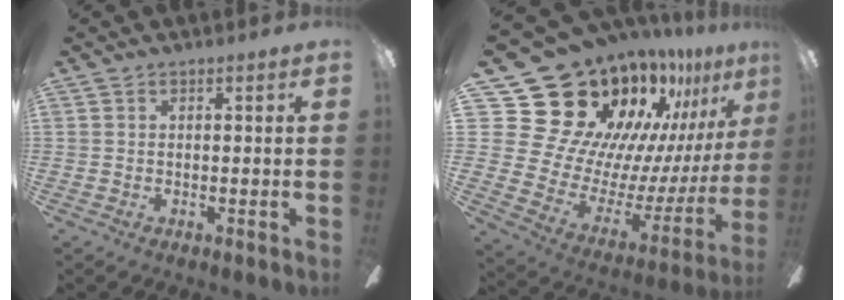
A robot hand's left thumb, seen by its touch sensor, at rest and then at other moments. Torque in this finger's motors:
{"motor_torque": [0.71, 0.94, 1.35, -1.41, 0.13]}